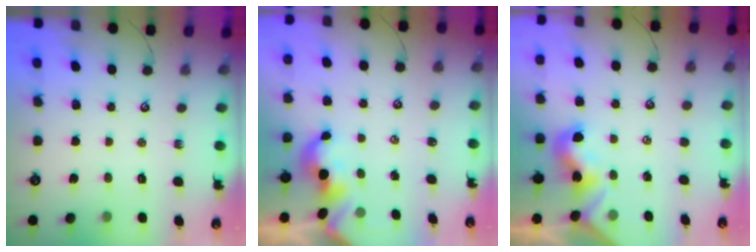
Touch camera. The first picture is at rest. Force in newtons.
{"total": 2.0, "press": 1.9, "slide": 0.4}
{"total": 1.7, "press": 1.7, "slide": 0.1}